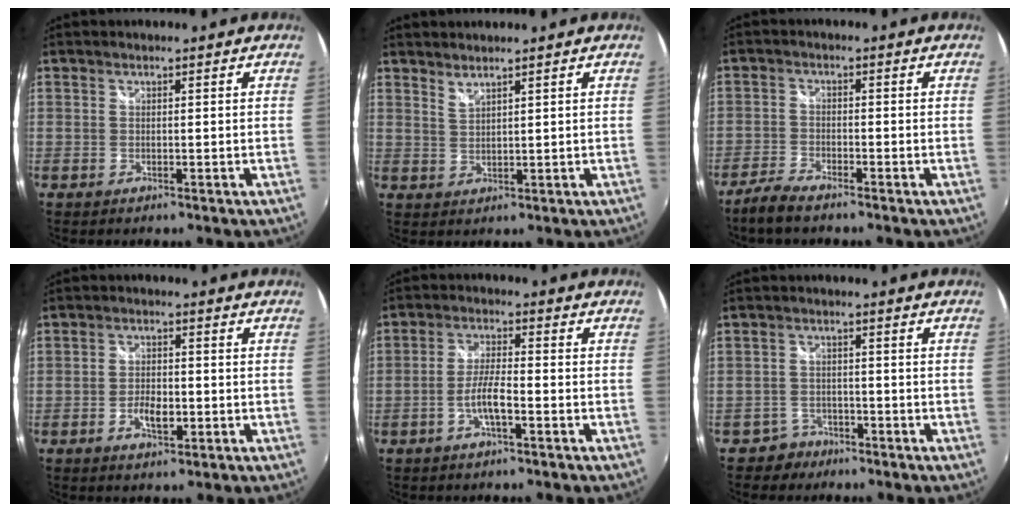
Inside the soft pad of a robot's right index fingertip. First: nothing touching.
{"total": 2.0, "force": [1.9, 0.1, 0.7], "torque": [-0.011, 0.001, 0.034]}
{"total": 5.2, "force": [-4.3, 1.3, 2.6], "torque": [-0.077, -0.007, -0.088]}
{"total": 4.3, "force": [-1.4, 2.2, 3.4], "torque": [-0.070, -0.002, -0.025]}
{"total": 5.0, "force": [-2.3, 0.8, 4.3], "torque": [-0.089, 0.002, -0.043]}
{"total": 4.2, "force": [-3.0, 3.0, -0.2], "torque": [-0.007, 0.015, -0.055]}